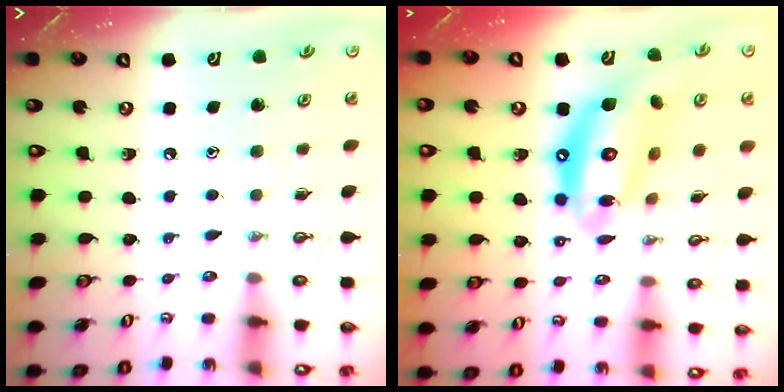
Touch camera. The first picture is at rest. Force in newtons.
{"total": 15.8, "press": 15.7, "slide": 1.7}